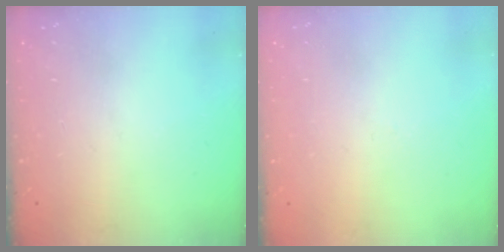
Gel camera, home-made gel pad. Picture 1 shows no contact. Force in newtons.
{"total": 1.8, "press": 1.6, "slide": 0.6}